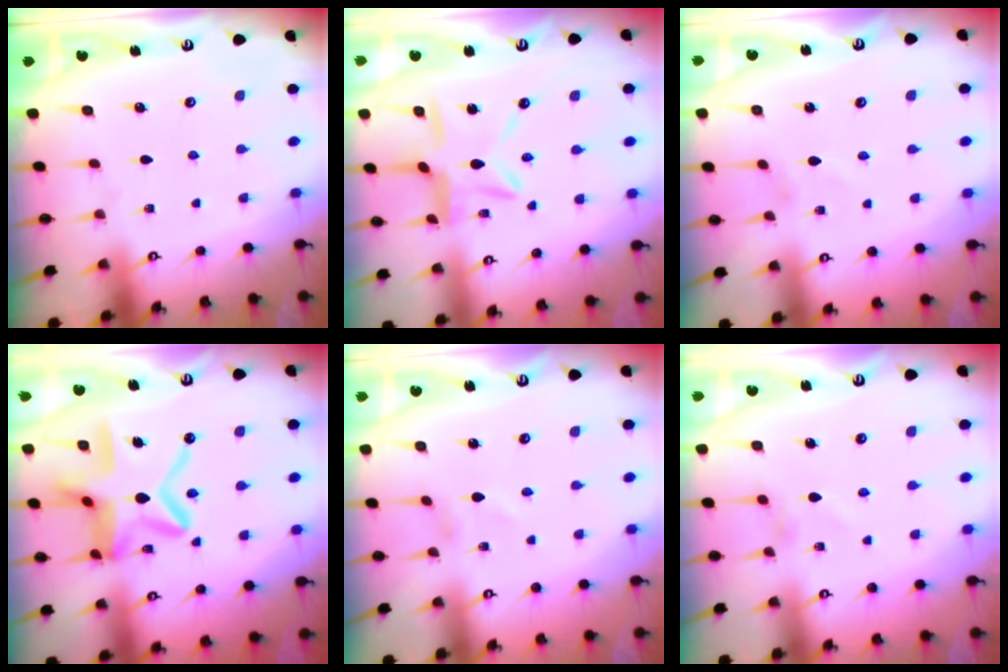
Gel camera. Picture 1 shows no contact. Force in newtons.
{"total": 9.9, "press": 9.9, "slide": 0.9}
{"total": 1.3, "press": 1.3, "slide": 0.1}
{"total": 17.0, "press": 17.0, "slide": 1.6}
{"total": 1.0, "press": 1.0, "slide": 0.1}
{"total": 2.3, "press": 2.3, "slide": 0.3}